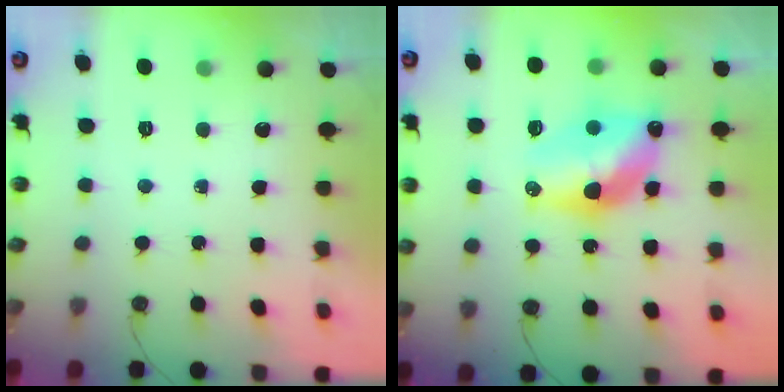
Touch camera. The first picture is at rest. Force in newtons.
{"total": 12.3, "press": 12.3, "slide": 1.1}